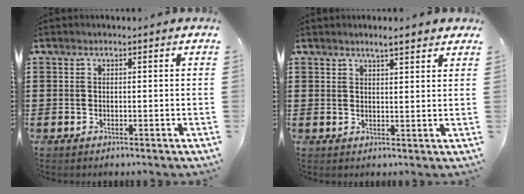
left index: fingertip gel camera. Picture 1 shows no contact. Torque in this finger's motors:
{"motor_torque": [1.03, 1.11, 0.04, 0.01]}